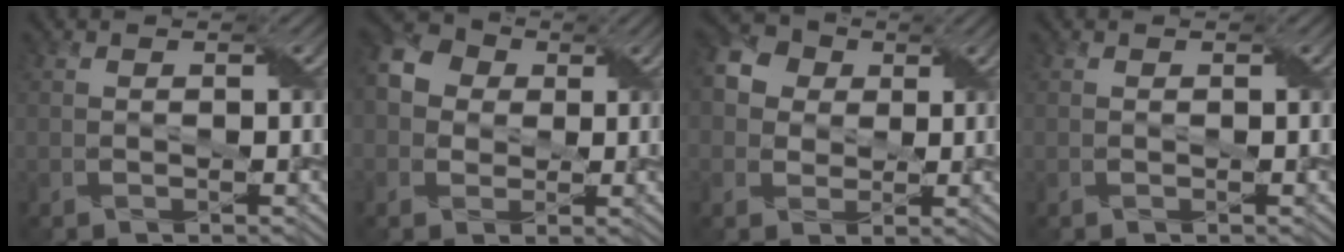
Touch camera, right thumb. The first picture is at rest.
{"total": 6.1, "force": [0.8, 5.4, 2.9], "torque": [-0.087, 0.013, 0.005]}
{"total": 6.5, "force": [1.6, 5.6, 2.9], "torque": [-0.094, 0.023, 0.011]}
{"total": 0.0}